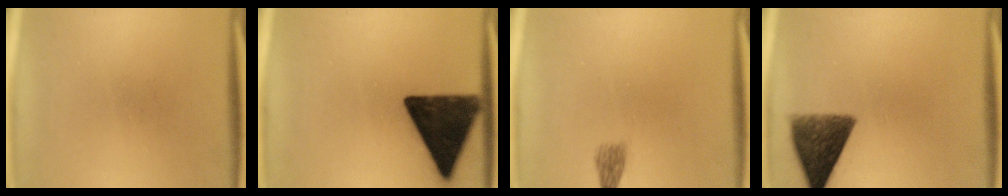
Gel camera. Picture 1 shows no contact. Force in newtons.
{"total": 16.1}
{"total": 1.9}
{"total": 9.0}